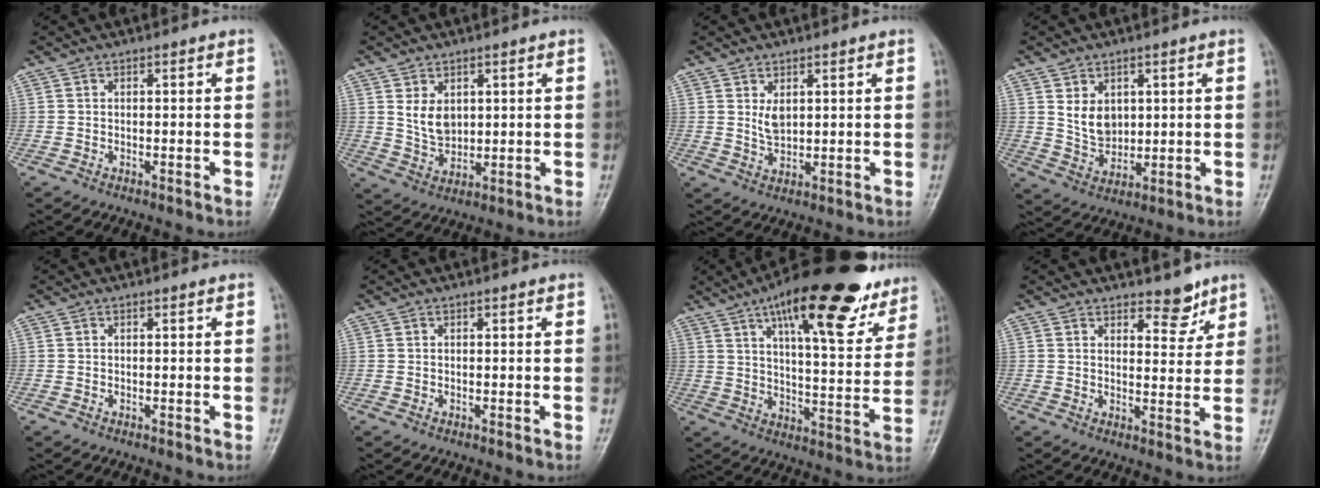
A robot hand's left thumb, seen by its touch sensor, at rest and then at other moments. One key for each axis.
{"total": 6.1, "fx": 1.8, "fy": 4.3, "fz": 3.8, "tx": -0.047, "ty": -0.018, "tz": 0.042}
{"total": 3.7, "fx": 1.3, "fy": 2.3, "fz": 2.7, "tx": -0.036, "ty": -0.014, "tz": 0.028}
{"total": 6.7, "fx": 1.9, "fy": 5.0, "fz": 4.0, "tx": -0.044, "ty": -0.020, "tz": 0.047}
{"total": 0.0}
{"total": 0.0}
{"total": 24.5, "fx": 14.9, "fy": 8.2, "fz": 17.6, "tx": -0.223, "ty": -0.034, "tz": 0.220}
{"total": 5.3, "fx": 3.9, "fy": 2.5, "fz": 2.4, "tx": -0.006, "ty": -0.028, "tz": 0.056}